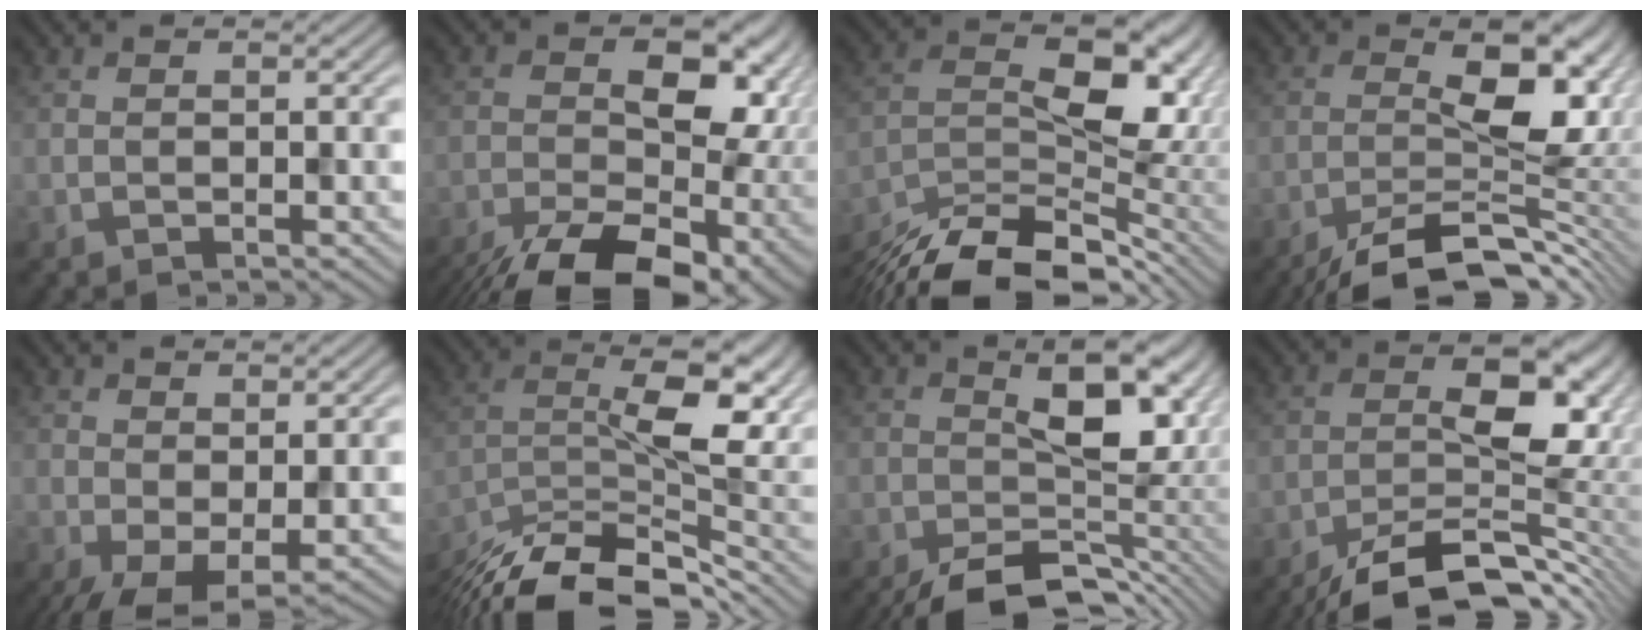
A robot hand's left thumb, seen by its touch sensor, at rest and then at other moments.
{"total": 18.0, "force": [-6.7, 10.1, 13.4], "torque": [-0.210, -0.027, -0.087]}
{"total": 14.0, "force": [-8.7, 6.0, 9.1], "torque": [-0.177, -0.013, -0.156]}
{"total": 13.8, "force": [-6.1, 5.0, 11.3], "torque": [-0.176, -0.009, -0.097]}
{"total": 5.3, "force": [-0.6, 2.5, 4.6], "torque": [-0.099, -0.009, -0.007]}
{"total": 13.3, "force": [-7.6, 4.7, 9.9], "torque": [-0.171, -0.009, -0.141]}
{"total": 13.2, "force": [-4.1, 6.6, 10.6], "torque": [-0.151, -0.025, -0.053]}
{"total": 13.8, "force": [-7.4, 5.4, 10.4], "torque": [-0.163, -0.012, -0.128]}